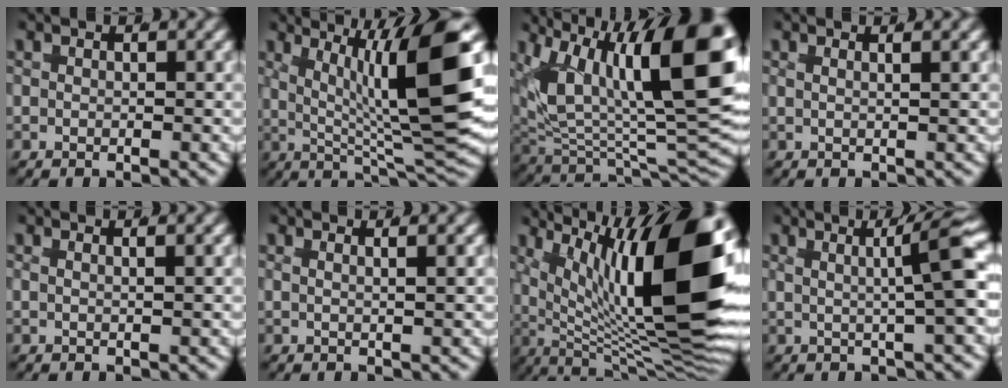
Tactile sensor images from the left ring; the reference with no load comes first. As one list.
[{"total": 12.9, "force": [2.2, 5.2, 11.5], "torque": [-0.162, -0.004, 0.030]}, {"total": 15.4, "force": [1.3, 7.9, 13.2], "torque": [-0.203, -0.020, 0.023]}, {"total": 1.1, "force": [0.7, 0.0, 0.9], "torque": [-0.009, 0.001, 0.010]}, {"total": 0.8, "force": [0.6, 0.0, 0.6], "torque": [-0.005, 0.000, 0.008]}, {"total": 1.5, "force": [1.0, 0.1, 1.1], "torque": [-0.011, 0.003, 0.013]}, {"total": 17.2, "force": [1.8, 7.7, 15.3], "torque": [-0.208, -0.006, 0.027]}, {"total": 6.1, "force": [1.7, 2.0, 5.5], "torque": [-0.072, 0.020, 0.014]}]